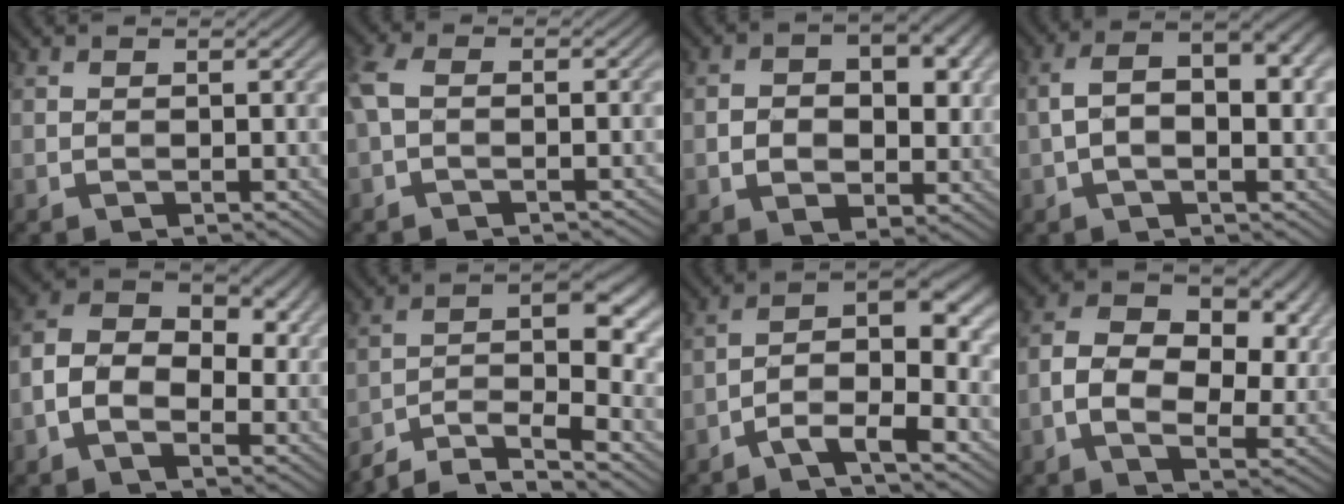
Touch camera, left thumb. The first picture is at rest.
{"total": 3.7, "force": [-0.8, 1.9, 3.0], "torque": [-0.078, 0.009, -0.025]}
{"total": 8.6, "force": [0.8, 5.6, 6.5], "torque": [-0.103, -0.011, 0.014]}
{"total": 8.7, "force": [0.9, 4.2, 7.5], "torque": [-0.140, 0.013, 0.008]}
{"total": 8.7, "force": [-0.7, 6.0, 6.2], "torque": [-0.121, 0.004, -0.025]}
{"total": 8.9, "force": [-5.4, 2.8, 6.5], "torque": [-0.096, -0.002, -0.105]}
{"total": 7.5, "force": [-3.8, 2.1, 6.1], "torque": [-0.096, 0.010, -0.077]}
{"total": 12.1, "force": [1.0, 8.3, 8.8], "torque": [-0.162, -0.009, 0.018]}